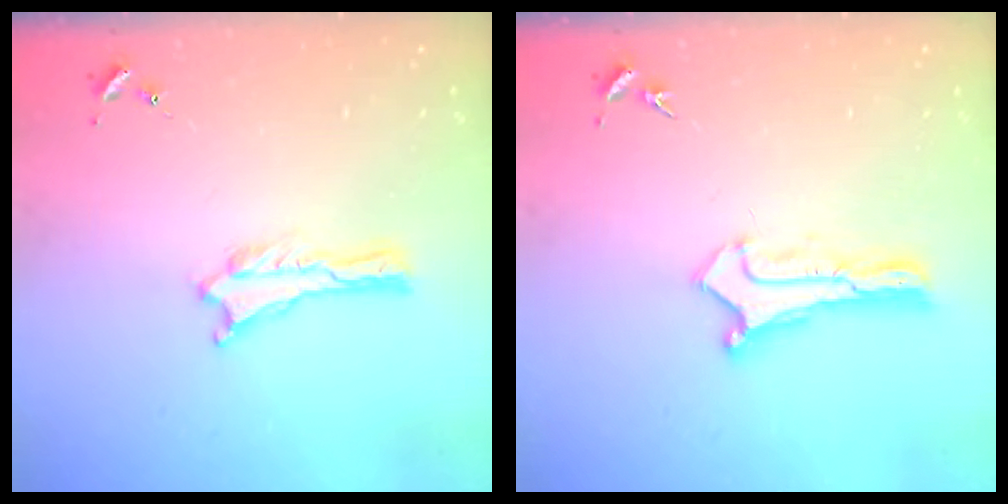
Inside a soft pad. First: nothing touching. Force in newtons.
{"total": 0.8, "press": 0.8, "slide": 0.0}